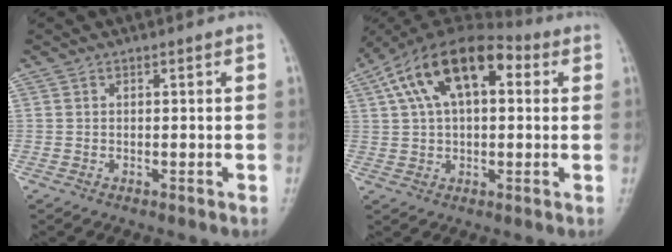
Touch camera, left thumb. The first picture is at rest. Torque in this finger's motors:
{"motor_torque": [-0.57, 1.93, 1.85, -0.81, 0.22]}